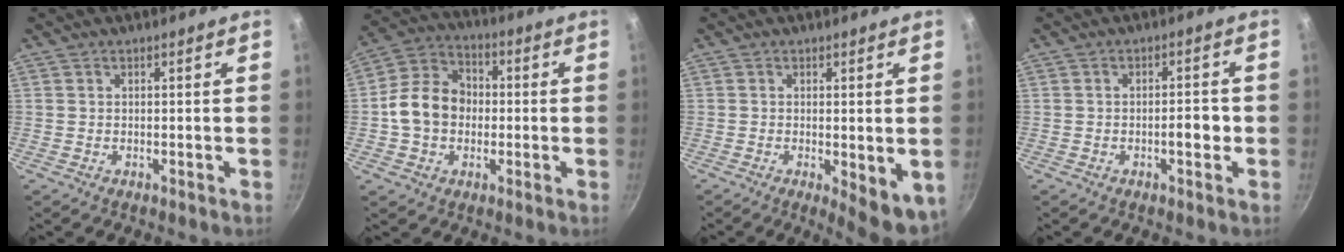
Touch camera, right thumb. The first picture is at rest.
{"total": 12.1, "force": [-0.9, 9.7, 7.1], "torque": [-0.094, 0.028, -0.032]}
{"total": 7.5, "force": [-1.4, 2.6, 6.9], "torque": [-0.074, -0.006, -0.010]}
{"total": 3.6, "force": [-1.0, 1.5, 3.1], "torque": [-0.032, 0.016, -0.014]}